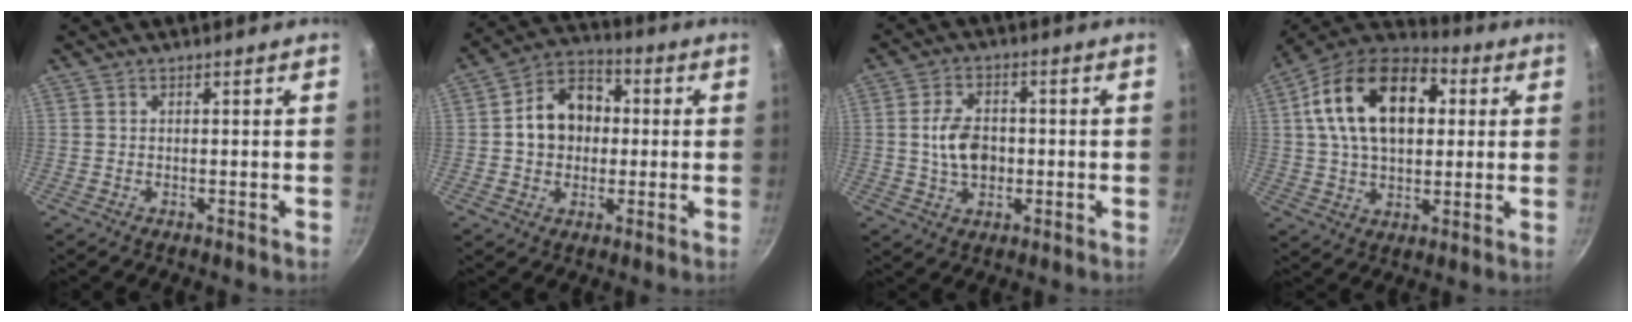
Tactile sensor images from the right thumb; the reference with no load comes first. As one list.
[{"total": 11.8, "force": [0.5, 9.3, 7.1], "torque": [-0.080, 0.024, -0.007]}, {"total": 8.0, "force": [-0.3, 5.4, 5.8], "torque": [-0.089, 0.011, -0.007]}, {"total": 21.5, "force": [4.8, 13.6, 15.9], "torque": [-0.247, 0.019, 0.064]}]